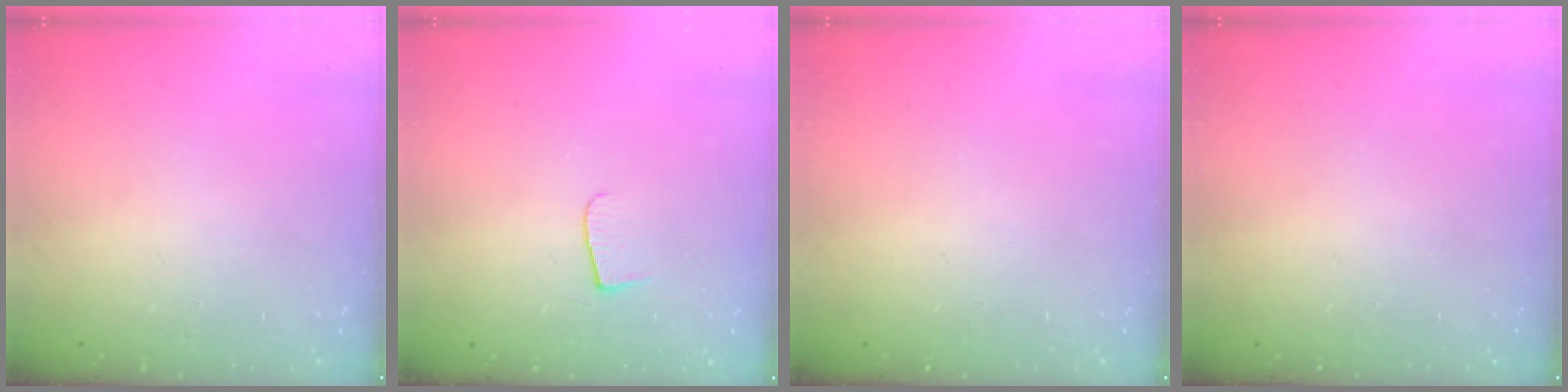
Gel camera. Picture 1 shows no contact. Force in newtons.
{"total": 4.3, "press": 4.2, "slide": 0.5}
{"total": 0.0}
{"total": 0.0}